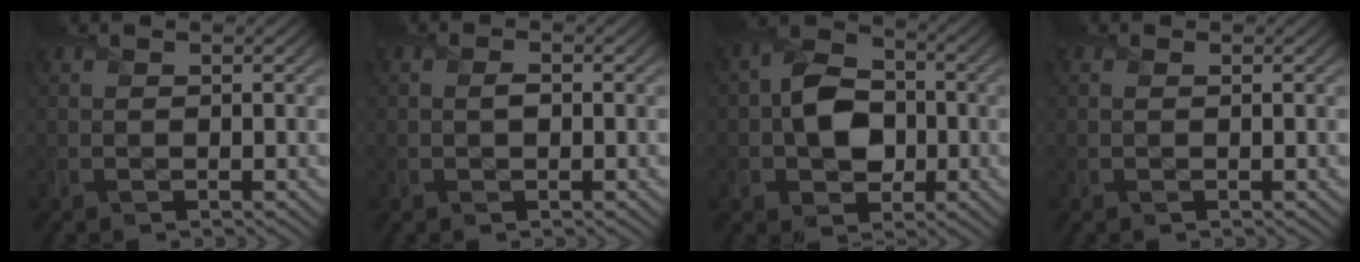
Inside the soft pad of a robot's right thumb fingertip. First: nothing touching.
{"total": 1.1, "force": [-0.1, 0.8, 0.7], "torque": [-0.013, -0.001, -0.005]}
{"total": 7.7, "force": [-0.9, 5.8, 4.9], "torque": [-0.087, 0.005, -0.031]}
{"total": 0.0}